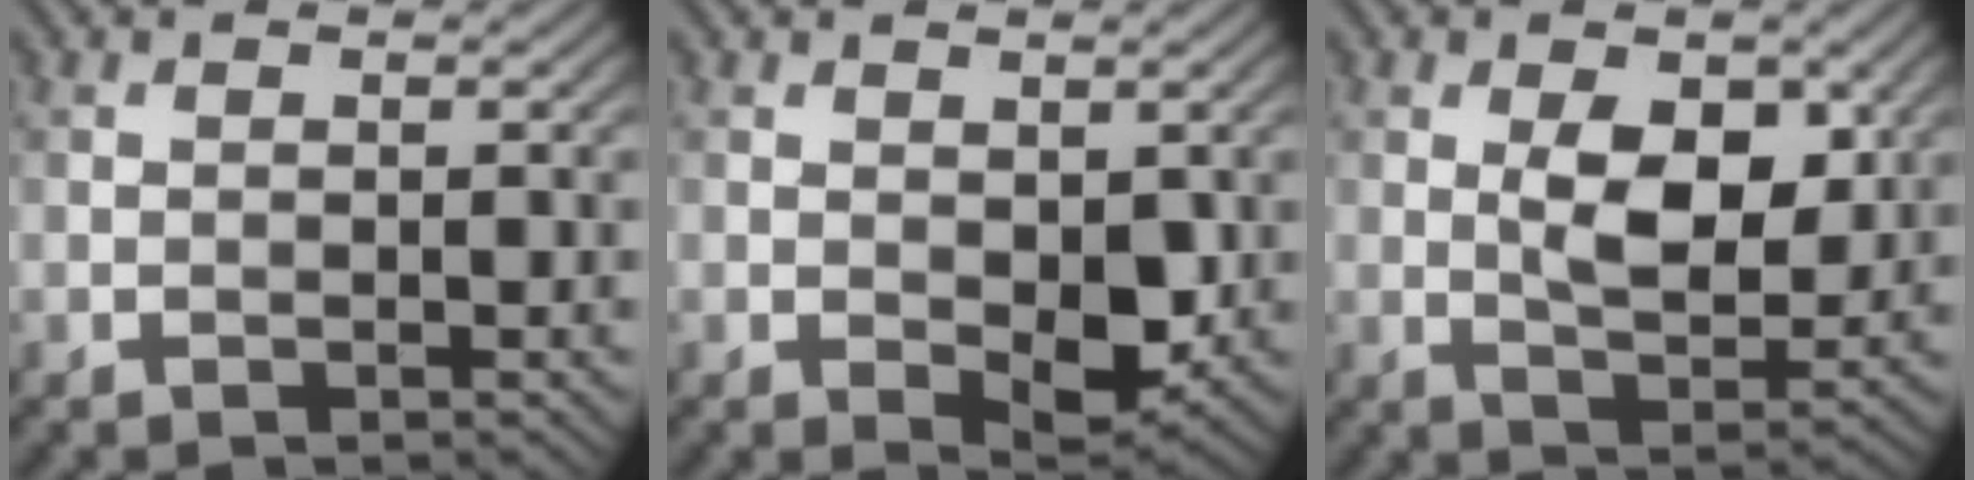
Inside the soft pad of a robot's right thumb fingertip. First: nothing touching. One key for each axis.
{"total": 4.1, "fx": 0.1, "fy": 2.5, "fz": 3.3, "tx": -0.056, "ty": -0.012, "tz": 0.008}
{"total": 6.8, "fx": 1.6, "fy": 3.5, "fz": 5.6, "tx": -0.096, "ty": -0.007, "tz": 0.032}